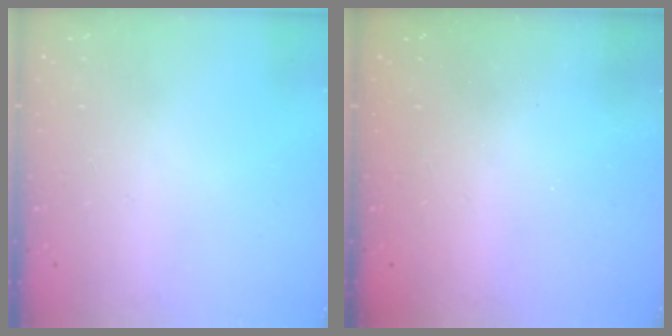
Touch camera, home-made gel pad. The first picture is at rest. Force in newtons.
{"total": 2.5, "press": 2.4, "slide": 0.8}